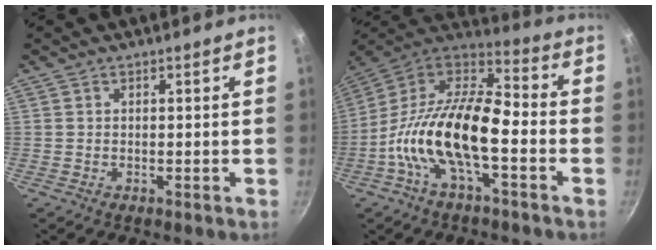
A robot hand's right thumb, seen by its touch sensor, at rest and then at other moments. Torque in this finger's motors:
{"motor_torque": [2.21, 2.65, 1.43, -1.34, 0.25]}